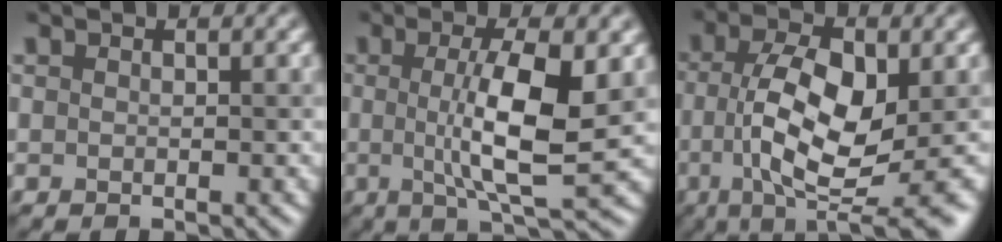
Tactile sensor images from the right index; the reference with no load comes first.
{"total": 7.7, "force": [0.4, 1.7, 7.5], "torque": [-0.123, -0.007, 0.008]}
{"total": 9.8, "force": [-1.2, 3.6, 9.1], "torque": [-0.150, 0.000, -0.024]}